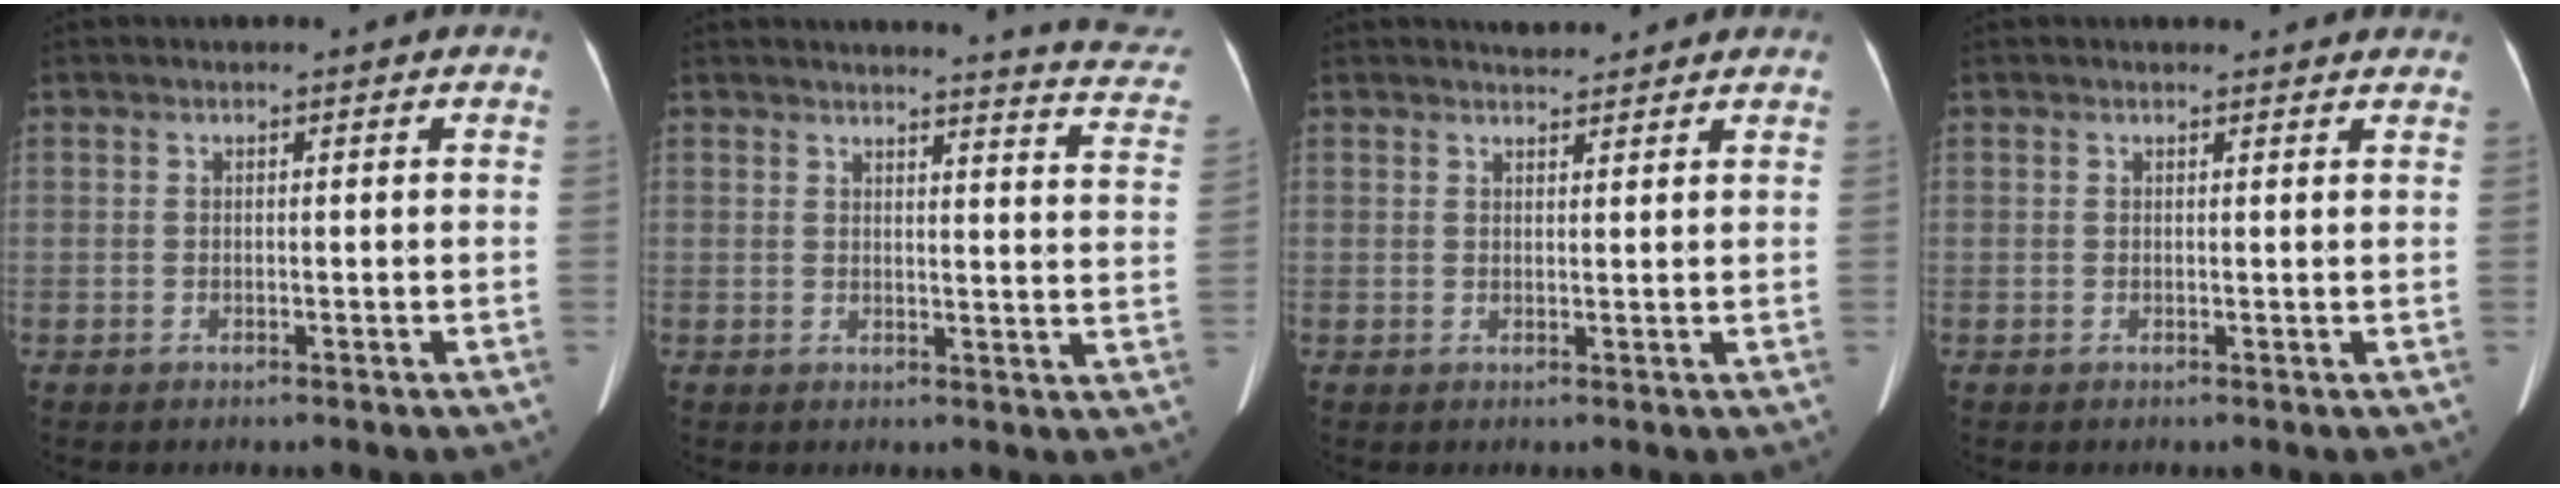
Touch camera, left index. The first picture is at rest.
{"total": 11.8, "force": [11.4, 0.6, 3.2], "torque": [-0.021, -0.073, 0.096]}
{"total": 2.8, "force": [2.7, 0.6, 0.3], "torque": [-0.010, 0.011, 0.038]}
{"total": 4.4, "force": [4.2, 1.0, 0.8], "torque": [-0.007, 0.006, 0.036]}